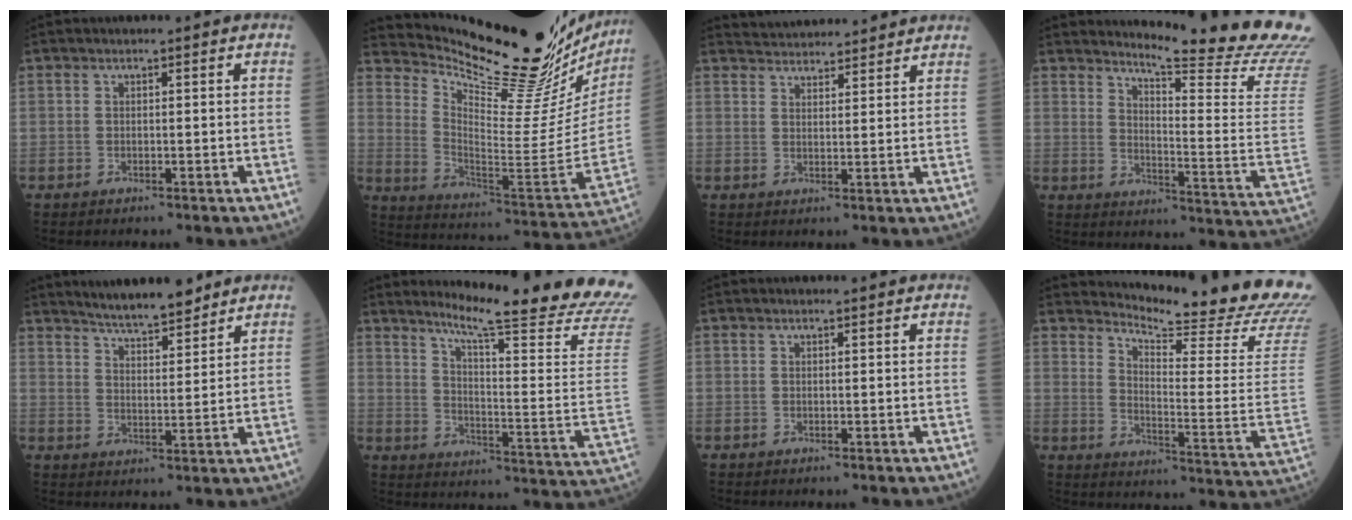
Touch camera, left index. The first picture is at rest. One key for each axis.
{"total": 28.9, "fx": 26.3, "fy": 3.8, "fz": 11.2, "tx": -0.185, "ty": -0.120, "tz": 0.352}
{"total": 9.8, "fx": 9.5, "fy": 1.4, "fz": 1.9, "tx": -0.029, "ty": 0.026, "tz": 0.129}
{"total": 22.0, "fx": 20.4, "fy": -1.7, "fz": 8.1, "tx": -0.126, "ty": -0.156, "tz": 0.240}
{"total": 9.6, "fx": 8.5, "fy": 1.3, "fz": 4.2, "tx": -0.067, "ty": 0.010, "tz": 0.138}
{"total": 25.1, "fx": 22.1, "fy": -1.8, "fz": 11.9, "tx": -0.179, "ty": -0.139, "tz": 0.272}
{"total": 1.4, "fx": 1.4, "fy": 0.1, "fz": 0.2, "tx": -0.012, "ty": 0.003, "tz": 0.014}
{"total": 21.5, "fx": 20.7, "fy": -0.9, "fz": 5.8, "tx": -0.107, "ty": -0.154, "tz": 0.248}